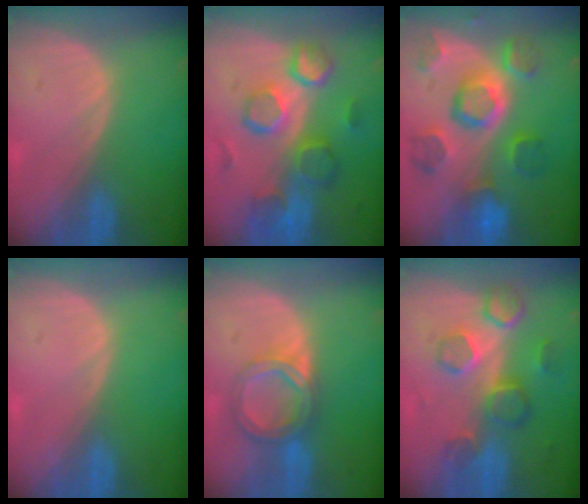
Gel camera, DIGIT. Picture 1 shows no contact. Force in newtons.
{"total": 10.6, "press": 9.2, "slide": 5.2}
{"total": 11.3, "press": 10.0, "slide": 5.3}
{"total": 0.0}
{"total": 6.4, "press": 5.6, "slide": 3.1}
{"total": 8.6, "press": 7.7, "slide": 3.7}